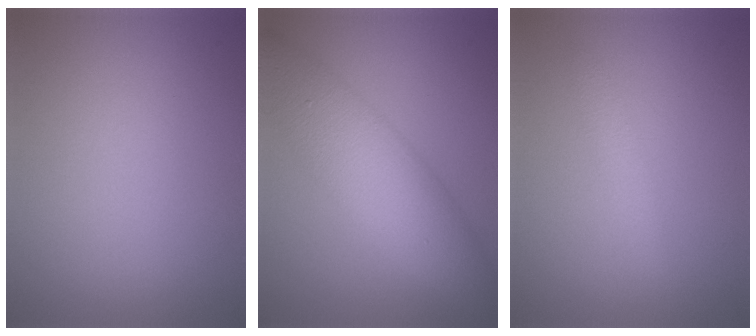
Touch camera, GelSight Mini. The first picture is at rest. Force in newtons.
{"total": 8.0, "press": 8.0, "slide": 0.0}
{"total": 1.3, "press": 1.3, "slide": 0.0}